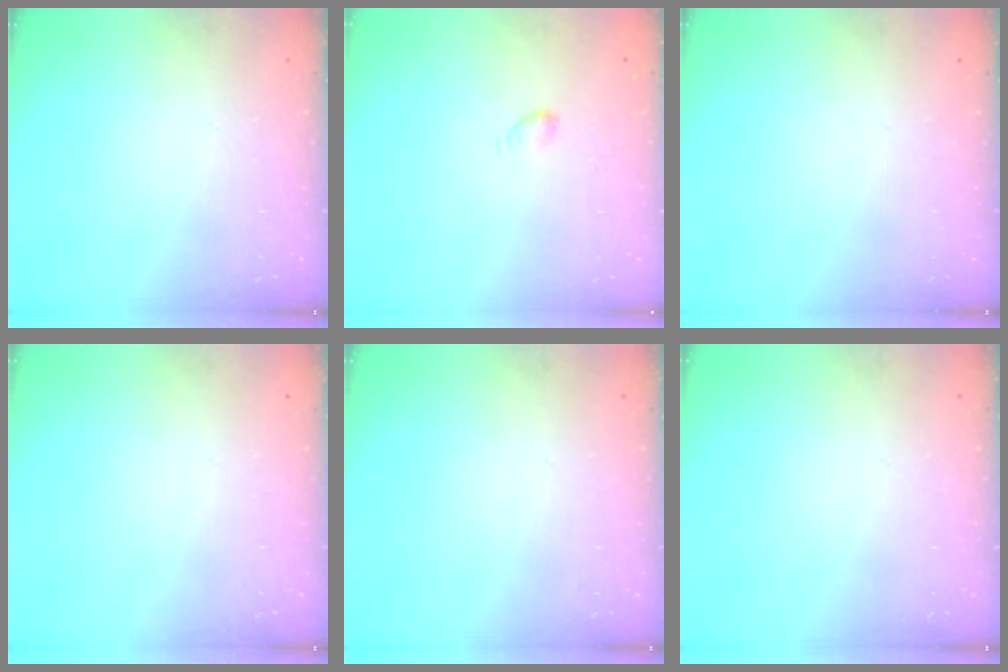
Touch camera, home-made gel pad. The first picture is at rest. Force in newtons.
{"total": 2.9, "press": 2.9, "slide": 0.5}
{"total": 0.0}
{"total": 0.0}
{"total": 0.0}
{"total": 0.0}